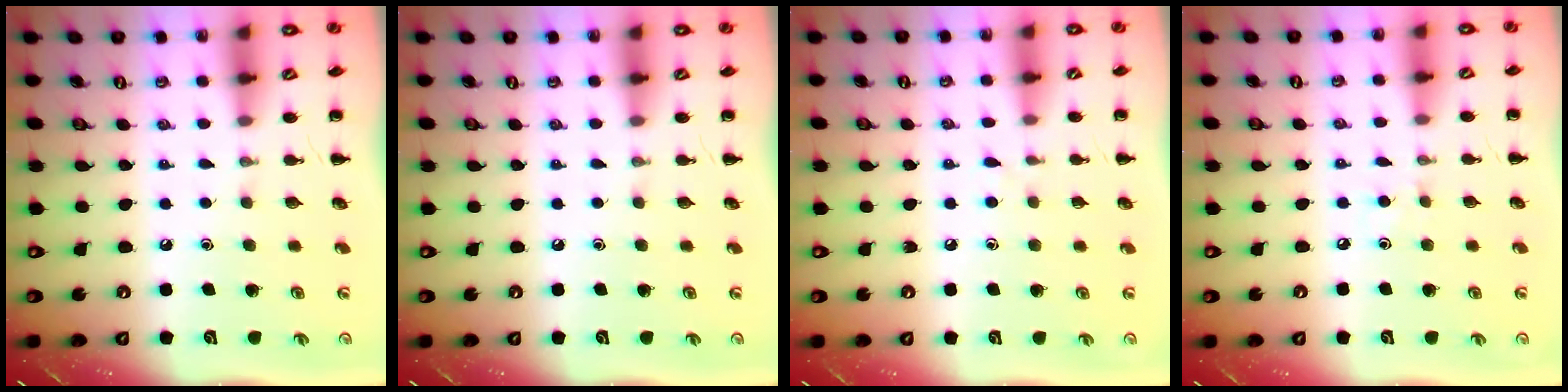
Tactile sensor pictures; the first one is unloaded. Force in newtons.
{"total": 0.0}
{"total": 3.0, "press": 2.6, "slide": 1.4}
{"total": 2.5, "press": 2.3, "slide": 0.9}